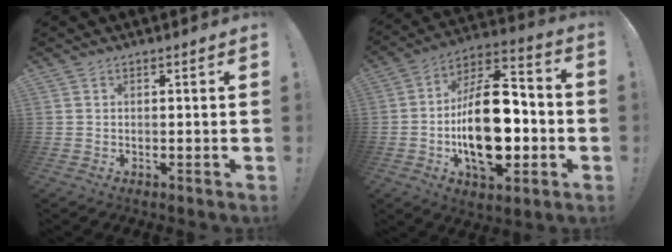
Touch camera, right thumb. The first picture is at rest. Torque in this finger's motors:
{"motor_torque": [2.50, 2.50, 1.53, -1.24, 0.38]}